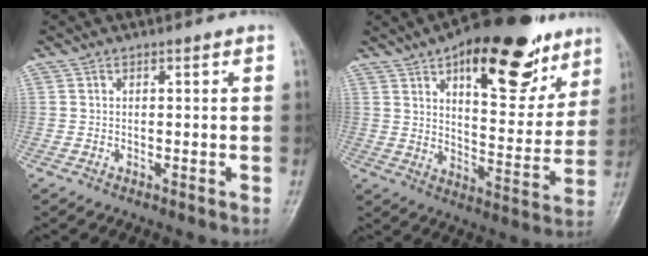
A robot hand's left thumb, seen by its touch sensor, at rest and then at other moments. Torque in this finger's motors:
{"motor_torque": [0.36, 0.22, 1.47, -1.29, 0.20]}